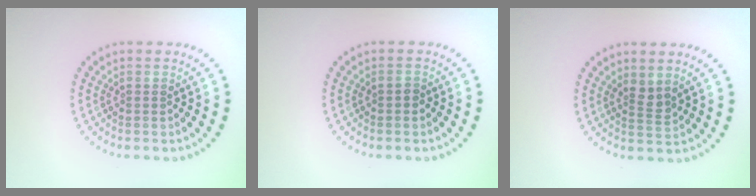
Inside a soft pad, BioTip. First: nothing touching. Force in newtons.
{"total": 0.7, "press": 0.7, "slide": 0.1}
{"total": 1.5, "press": 1.2, "slide": 1.0}